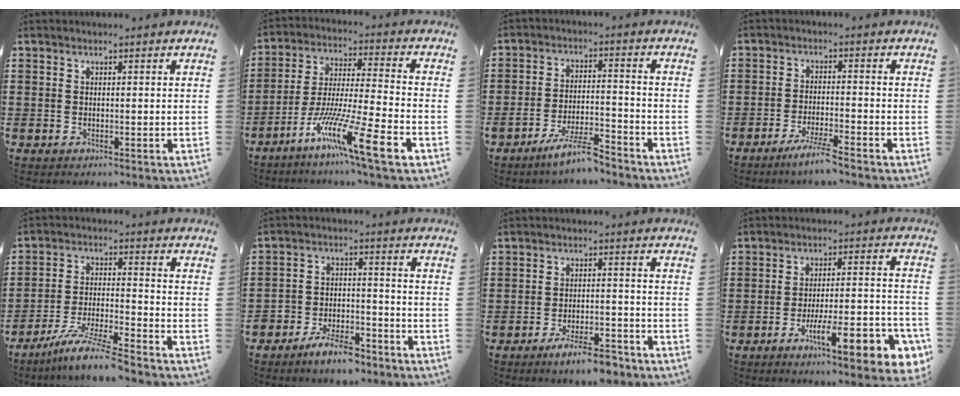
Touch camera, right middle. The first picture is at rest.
{"total": 12.4, "force": [-7.8, 0.3, 9.7], "torque": [-0.192, -0.008, -0.153]}
{"total": 6.9, "force": [-5.6, 0.7, 3.8], "torque": [-0.080, -0.005, -0.107]}
{"total": 4.2, "force": [-3.4, -0.2, 2.5], "torque": [-0.053, -0.009, -0.063]}
{"total": 8.2, "force": [-7.2, -0.4, 4.0], "torque": [-0.084, -0.012, -0.140]}
{"total": 6.5, "force": [-6.0, 1.5, 1.9], "torque": [-0.042, 0.009, -0.118]}
{"total": 5.6, "force": [-4.5, 0.7, 3.2], "torque": [-0.056, 0.000, -0.083]}
{"total": 10.5, "force": [-6.1, 1.9, 8.3], "torque": [-0.127, -0.001, -0.109]}